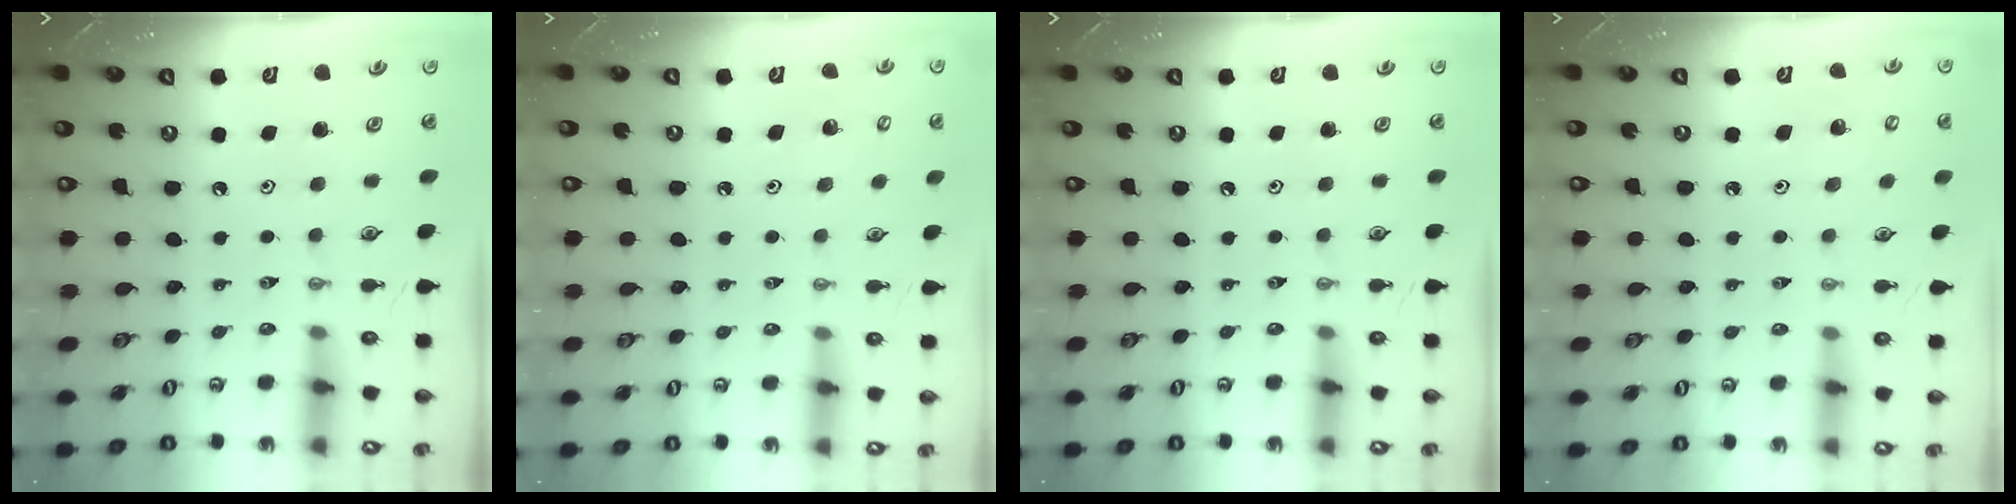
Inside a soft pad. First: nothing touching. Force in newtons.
{"total": 5.5, "press": 5.5, "slide": 0.4}
{"total": 0.0}
{"total": 5.5, "press": 5.5, "slide": 1.0}